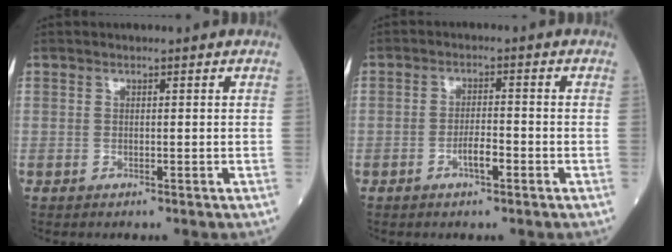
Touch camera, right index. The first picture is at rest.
{"total": 2.9, "force": [-1.4, 0.7, 2.4], "torque": [-0.040, 0.003, -0.025]}